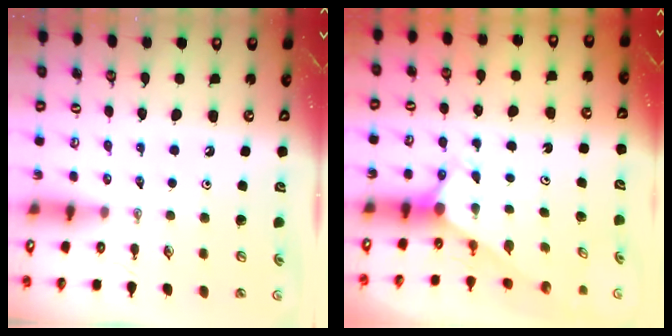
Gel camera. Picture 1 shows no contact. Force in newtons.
{"total": 2.9, "press": 2.9, "slide": 0.0}